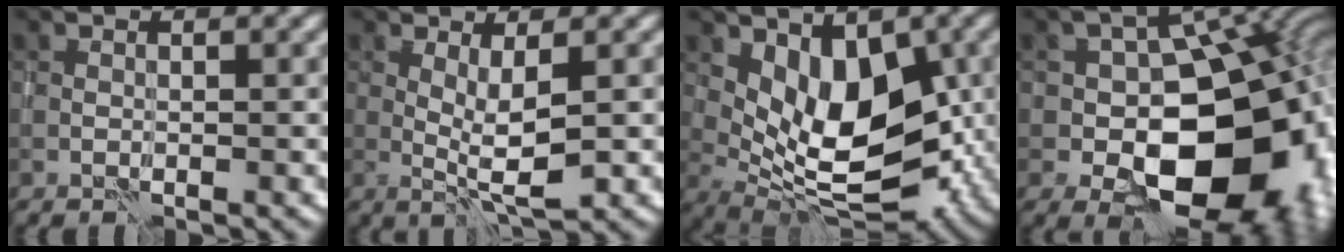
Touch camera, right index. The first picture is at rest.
{"total": 3.5, "force": [0.2, 0.5, 3.4], "torque": [-0.068, -0.007, 0.006]}
{"total": 8.9, "force": [1.0, 4.9, 7.3], "torque": [-0.116, -0.010, 0.019]}
{"total": 17.5, "force": [-3.5, 11.3, 12.9], "torque": [-0.116, -0.001, -0.035]}